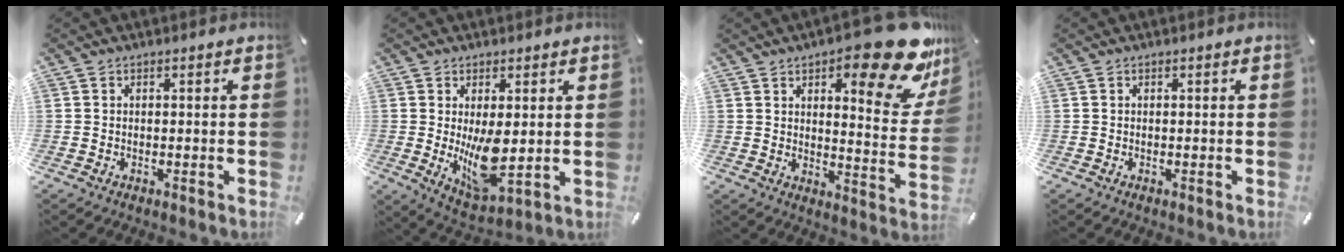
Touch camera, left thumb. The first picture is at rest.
{"total": 10.6, "force": [1.0, 4.9, 9.3], "torque": [-0.153, -0.033, 0.023]}
{"total": 20.9, "force": [13.3, 7.1, 14.4], "torque": [-0.182, -0.104, 0.215]}
{"total": 0.0}